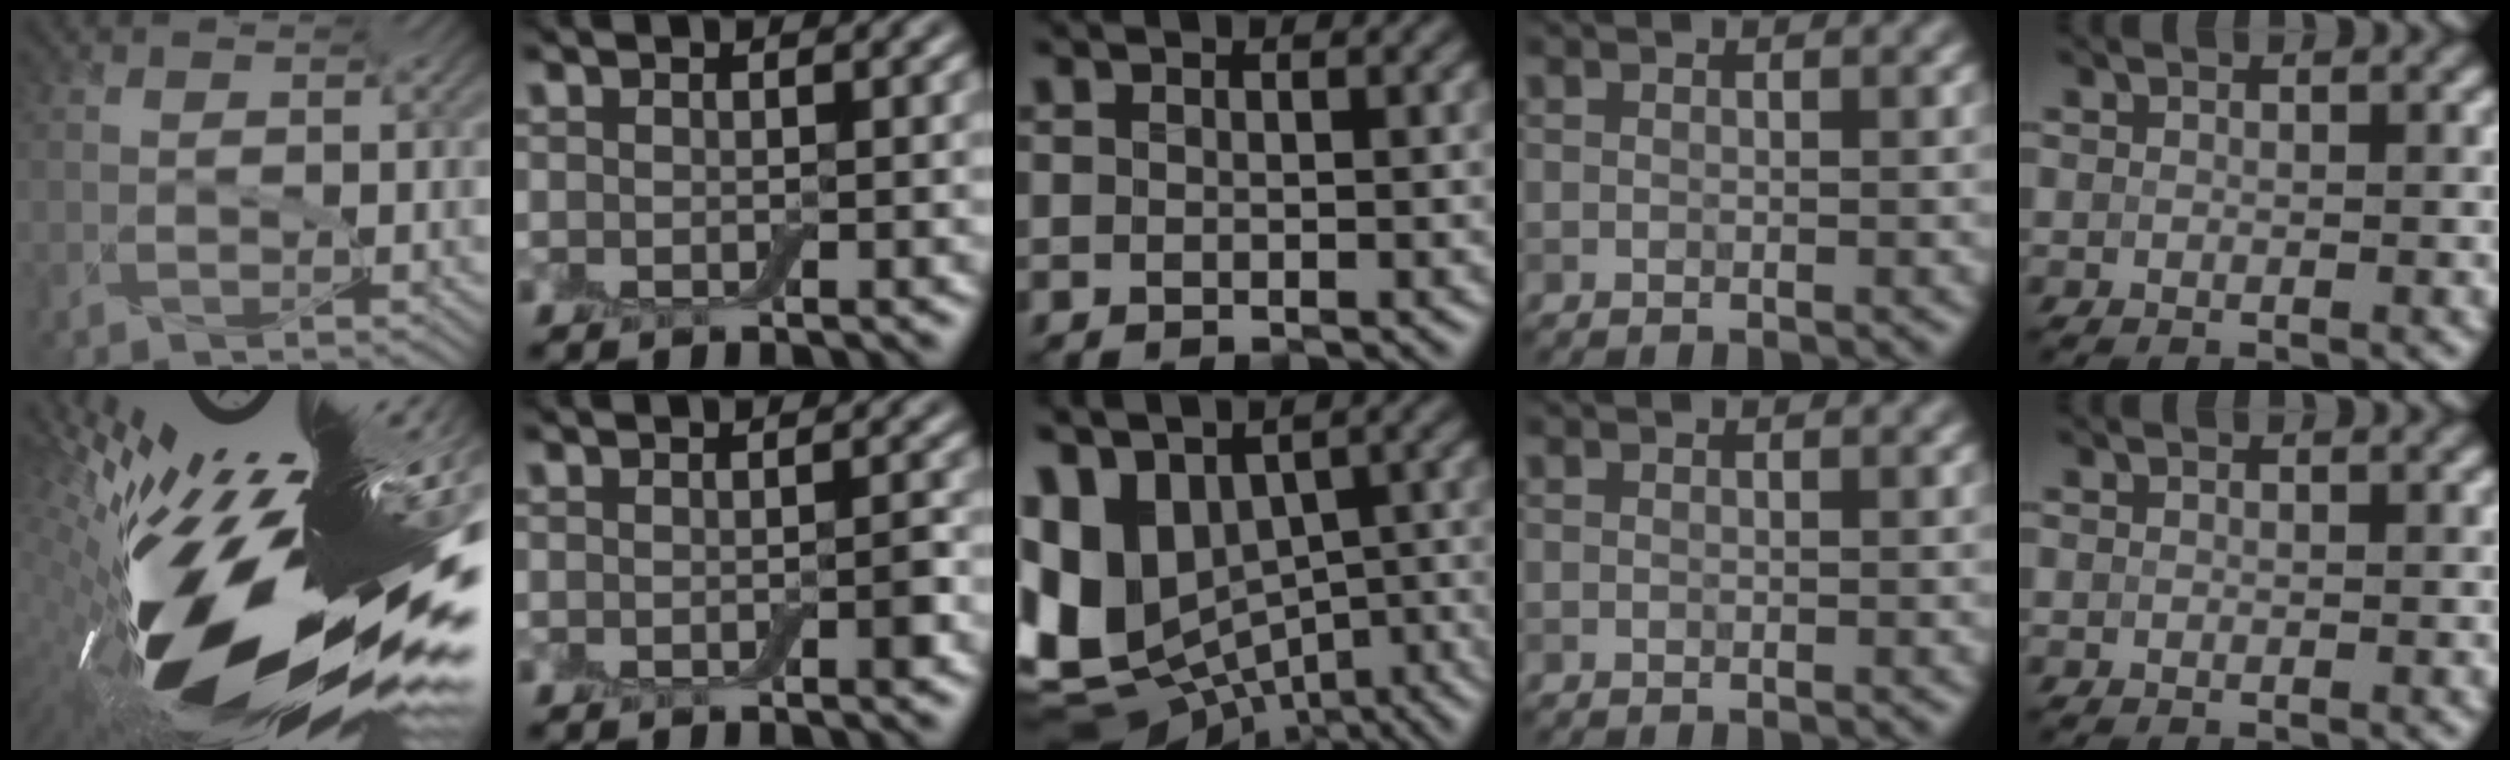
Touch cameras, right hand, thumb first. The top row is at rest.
{"thumb": {"total": 18.2, "force": [-4.4, 5.7, 16.8], "torque": [-0.255, -0.008, -0.078]}, "index": {"total": 0.9, "force": [-0.4, 0.3, 0.6], "torque": [-0.009, 0.001, -0.005]}, "middle": {"total": 14.3, "force": [-1.0, 9.8, 10.4], "torque": [-0.226, -0.012, 0.023]}}